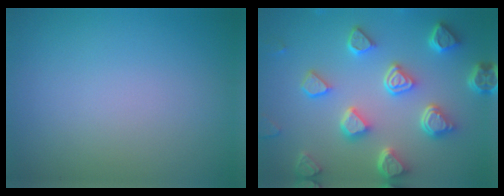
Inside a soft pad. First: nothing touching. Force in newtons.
{"total": 6.6, "press": 5.3, "slide": 4.0}